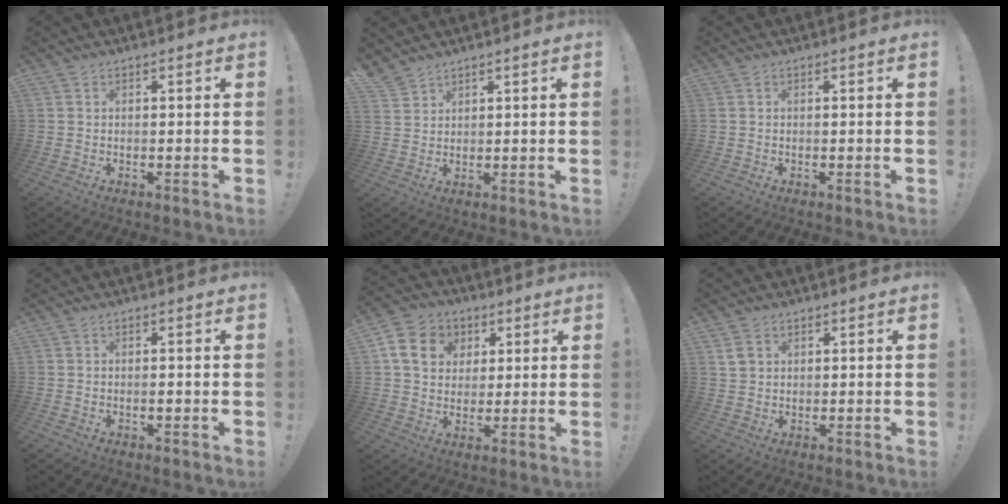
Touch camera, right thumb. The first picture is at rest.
{"total": 3.2, "force": [3.0, 1.0, 0.5], "torque": [-0.017, -0.019, 0.060]}
{"total": 0.0}
{"total": 0.8, "force": [-0.4, 0.2, 0.6], "torque": [-0.007, -0.001, -0.008]}
{"total": 12.1, "force": [4.0, 10.1, 5.4], "torque": [-0.083, -0.004, 0.084]}
{"total": 3.4, "force": [1.7, 2.6, 1.4], "torque": [-0.024, 0.001, 0.033]}